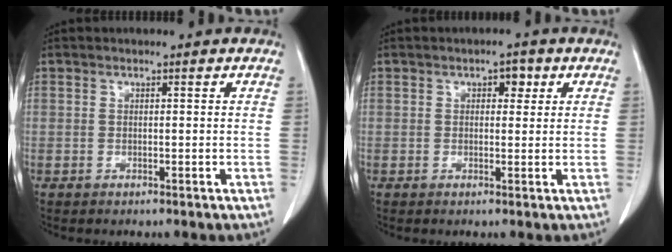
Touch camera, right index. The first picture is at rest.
{"total": 2.2, "force": [0.9, 1.3, 1.5], "torque": [-0.017, 0.007, 0.010]}